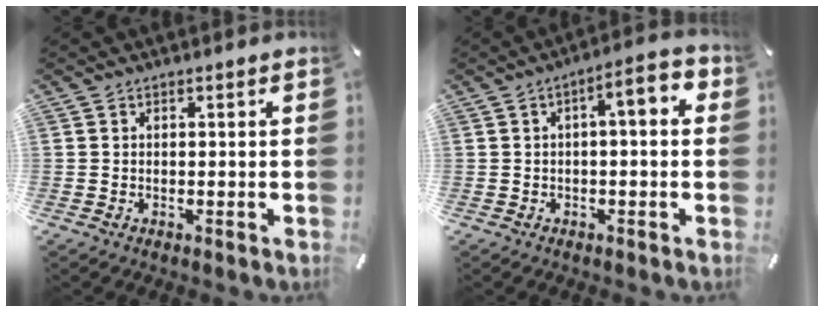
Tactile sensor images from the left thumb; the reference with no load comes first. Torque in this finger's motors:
{"motor_torque": [0.12, 0.16, 0.26, 0.23, 0.11]}